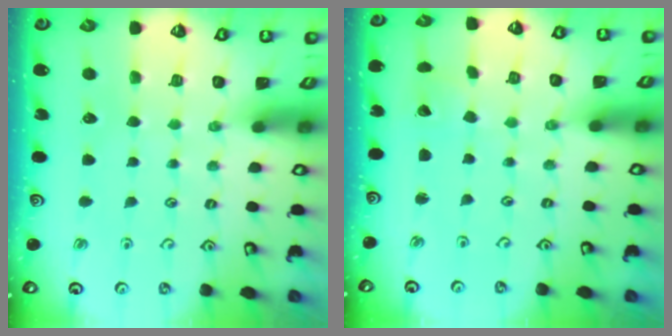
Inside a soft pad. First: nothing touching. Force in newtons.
{"total": 2.6, "press": 2.6, "slide": 0.2}